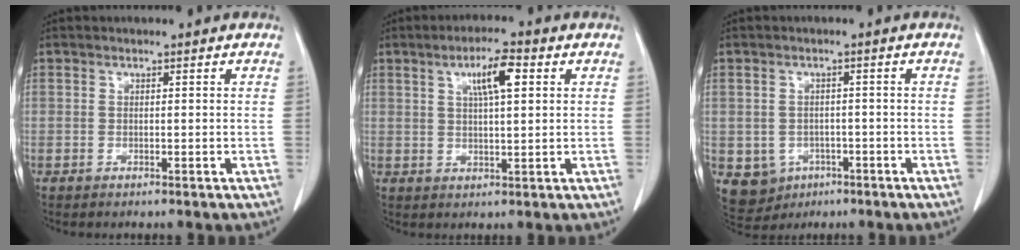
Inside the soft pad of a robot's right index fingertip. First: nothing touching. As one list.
[{"total": 6.1, "force": [2.3, 1.0, 5.6], "torque": [-0.098, 0.008, 0.040]}, {"total": 6.6, "force": [-2.8, 5.8, 1.5], "torque": [-0.030, 0.005, -0.030]}]